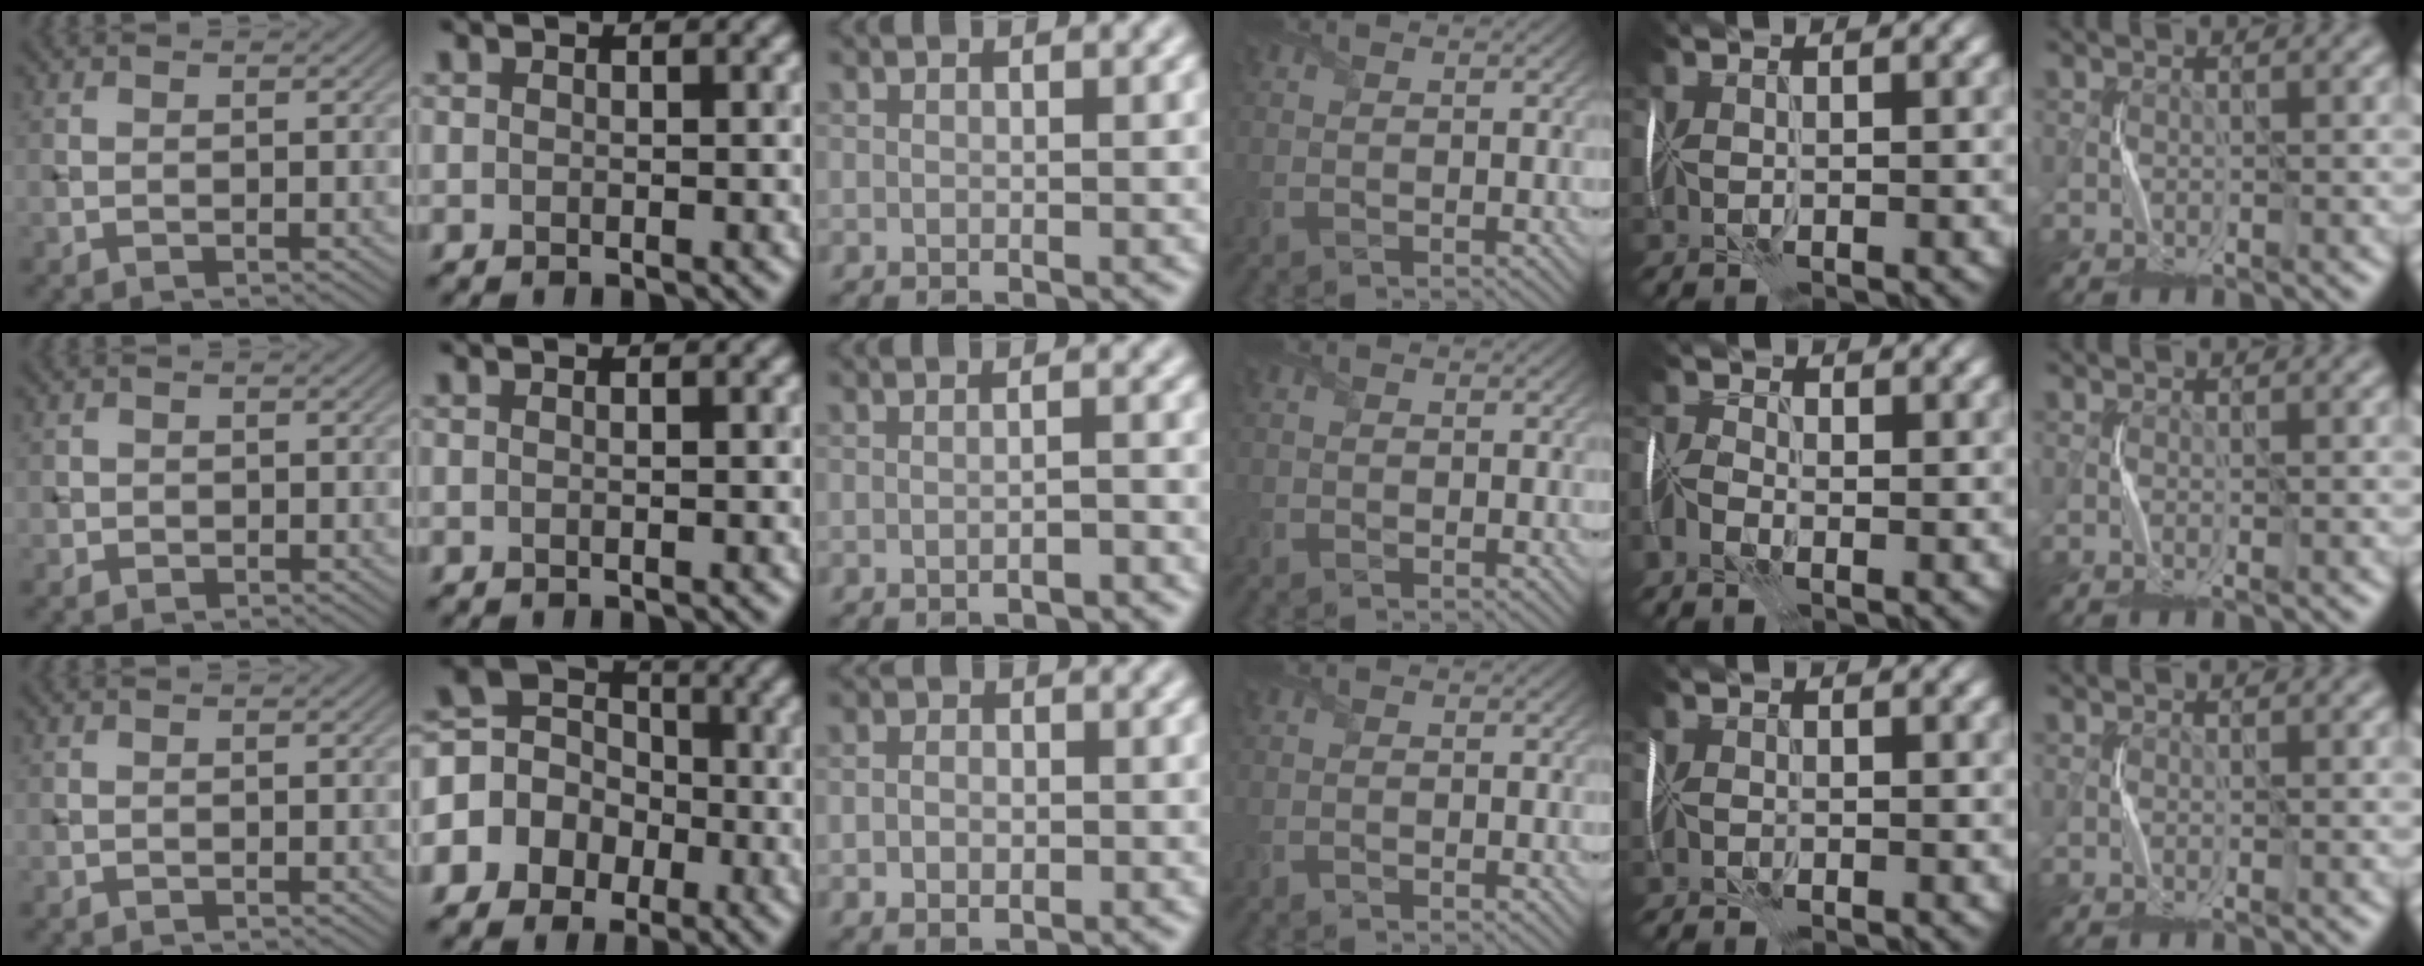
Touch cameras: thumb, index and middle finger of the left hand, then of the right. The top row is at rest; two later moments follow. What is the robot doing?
{"motion": "fold", "object": "memory foam"}